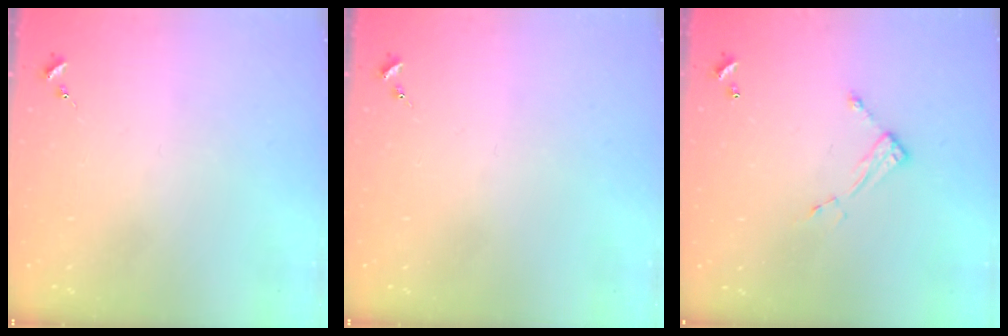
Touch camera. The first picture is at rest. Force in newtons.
{"total": 0.0}
{"total": 6.4, "press": 6.4, "slide": 0.3}